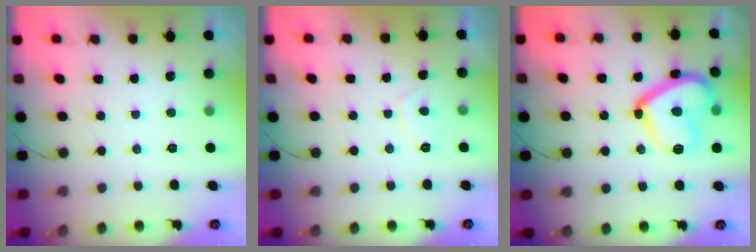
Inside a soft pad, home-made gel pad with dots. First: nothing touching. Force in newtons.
{"total": 1.5, "press": 1.3, "slide": 0.7}
{"total": 17.6, "press": 17.6, "slide": 1.2}